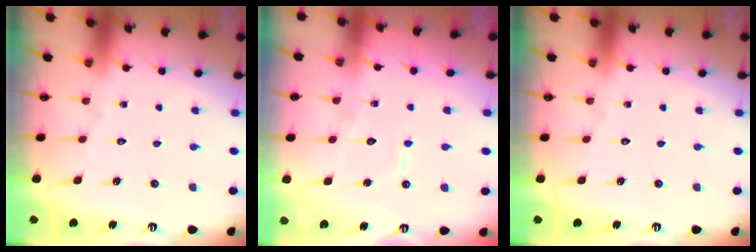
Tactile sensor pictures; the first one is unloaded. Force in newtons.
{"total": 6.0, "press": 6.0, "slide": 0.6}
{"total": 0.0}